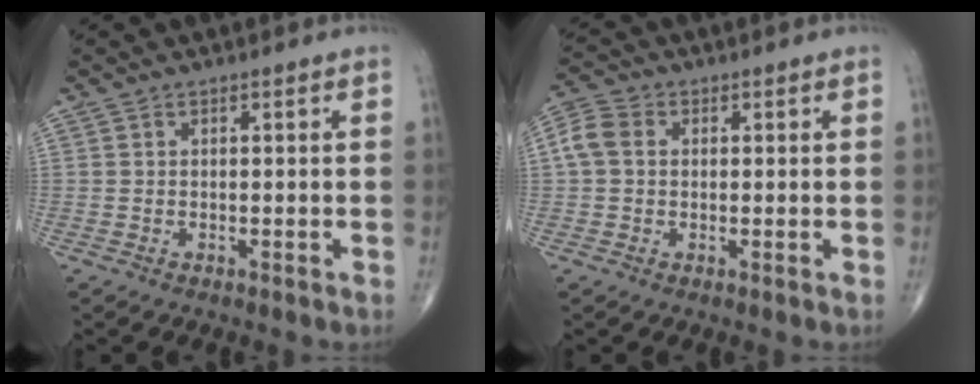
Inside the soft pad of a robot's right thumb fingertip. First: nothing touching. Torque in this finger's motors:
{"motor_torque": [-0.49, 0.60, 0.47, 0.13, 0.01]}